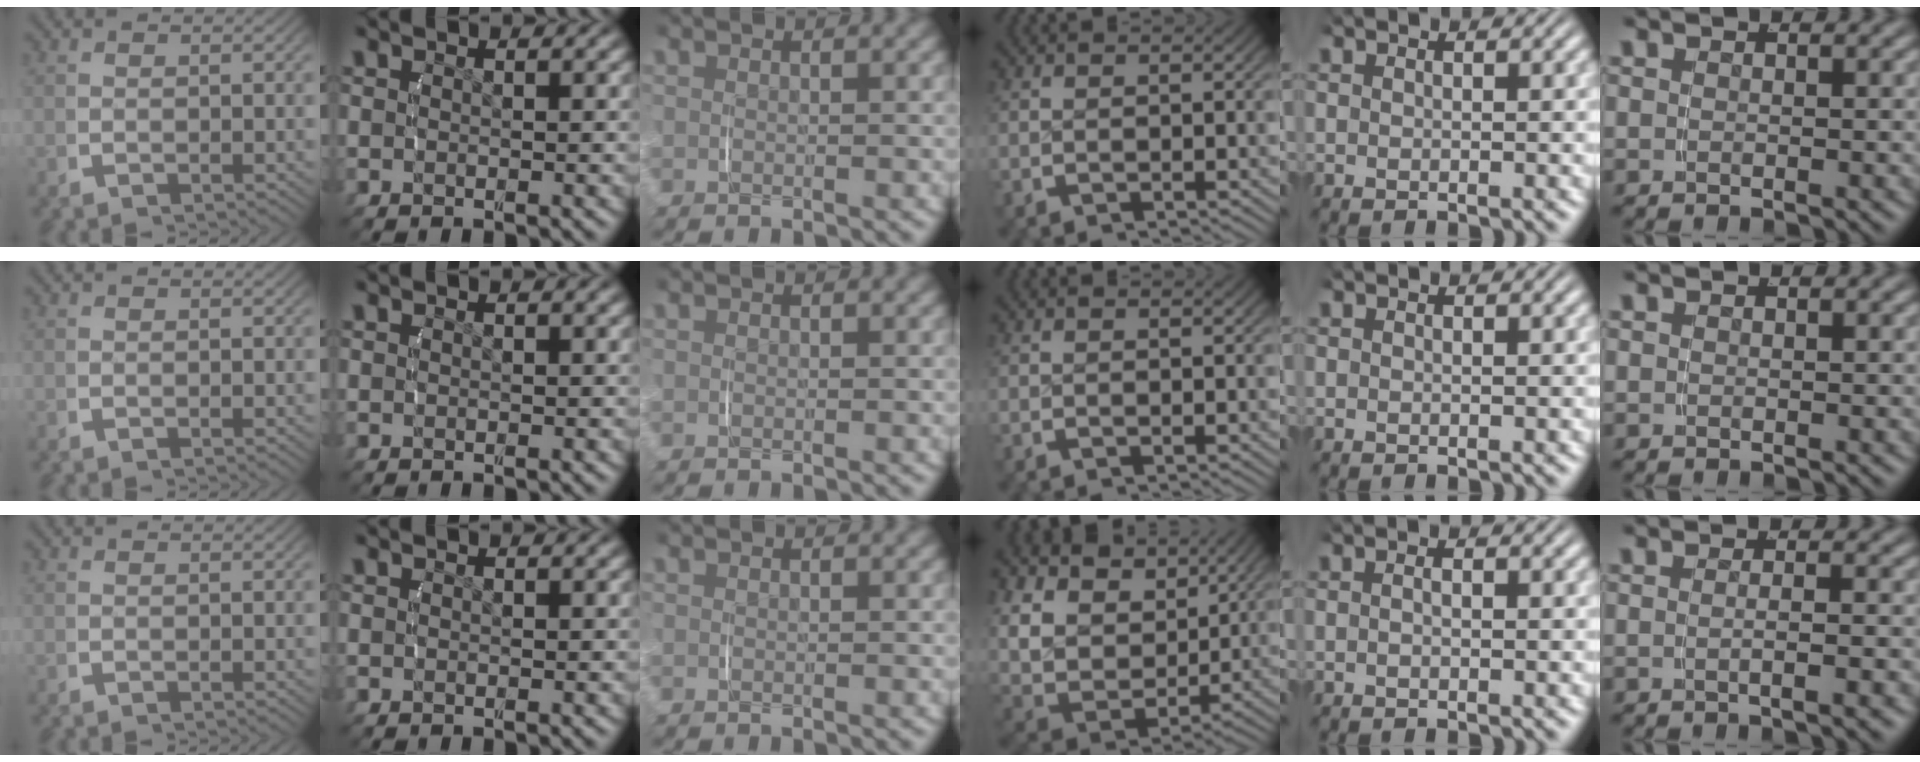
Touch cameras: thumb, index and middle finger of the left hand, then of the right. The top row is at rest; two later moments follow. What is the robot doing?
{"motion": "lift_and_place", "object": "napkin"}